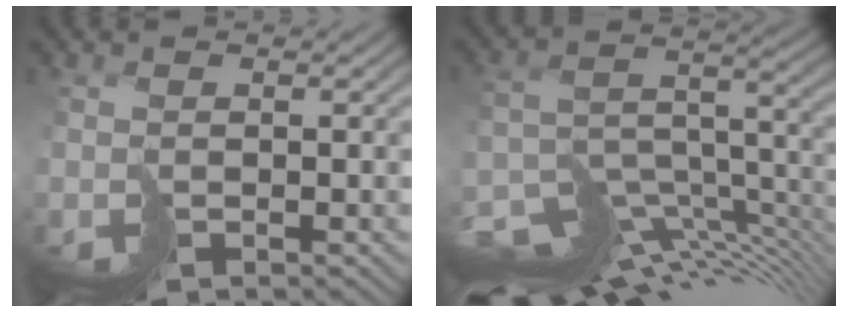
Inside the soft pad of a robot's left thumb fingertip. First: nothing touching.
{"total": 15.4, "force": [-12.0, 4.7, 8.5], "torque": [-0.161, 0.005, -0.187]}